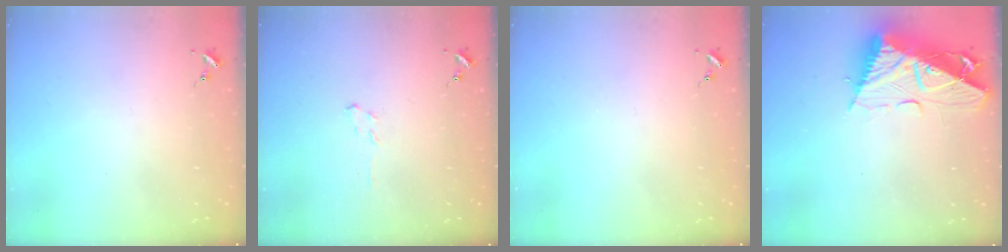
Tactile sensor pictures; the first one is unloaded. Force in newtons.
{"total": 3.9, "press": 3.8, "slide": 0.4}
{"total": 0.0}
{"total": 17.0, "press": 16.9, "slide": 1.5}